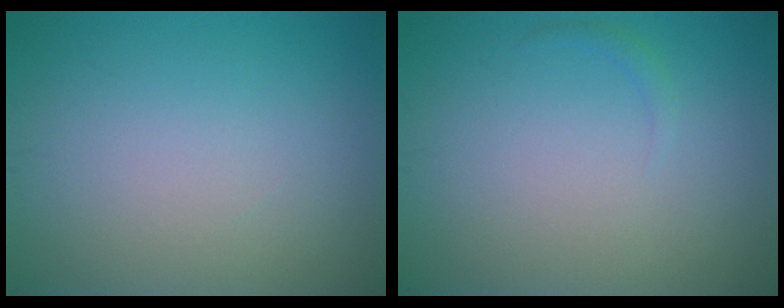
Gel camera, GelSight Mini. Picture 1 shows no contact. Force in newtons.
{"total": 0.6, "press": 0.6, "slide": 0.1}